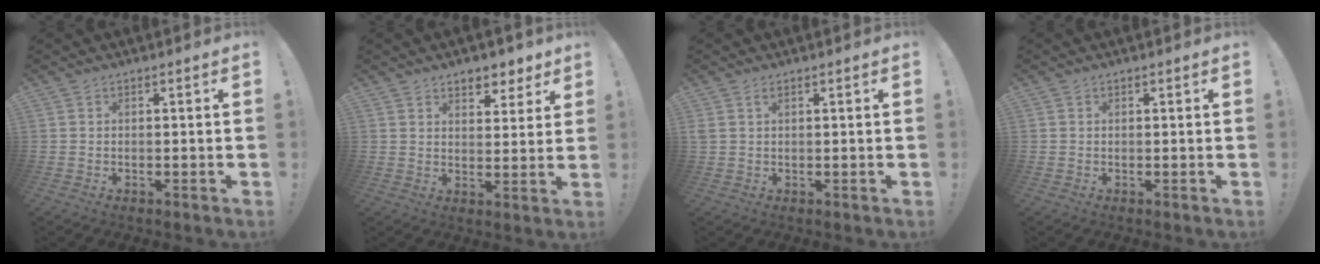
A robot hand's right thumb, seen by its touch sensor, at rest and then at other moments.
{"total": 5.9, "force": [4.7, 3.3, 1.6], "torque": [-0.008, -0.037, 0.084]}
{"total": 1.5, "force": [0.8, 0.7, 1.1], "torque": [-0.028, 0.004, 0.015]}
{"total": 0.0}